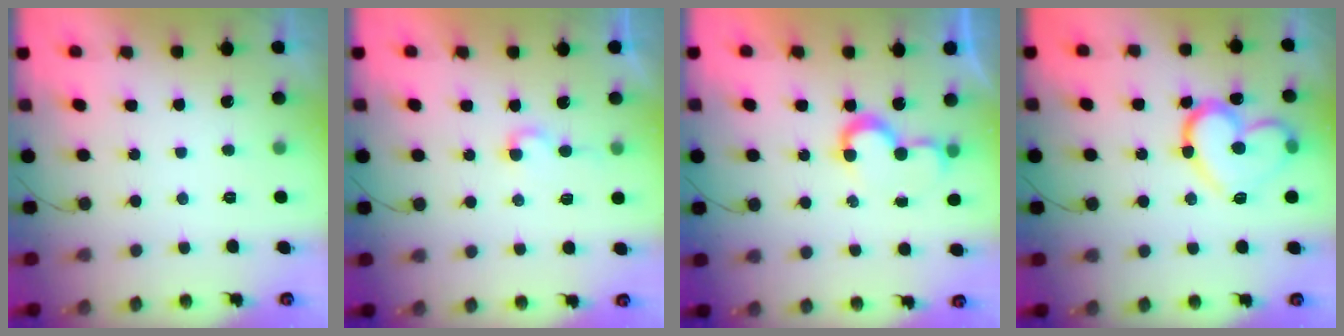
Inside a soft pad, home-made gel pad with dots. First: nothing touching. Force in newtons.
{"total": 3.6, "press": 3.6, "slide": 0.3}
{"total": 6.9, "press": 6.9, "slide": 0.1}
{"total": 16.9, "press": 16.9, "slide": 0.9}